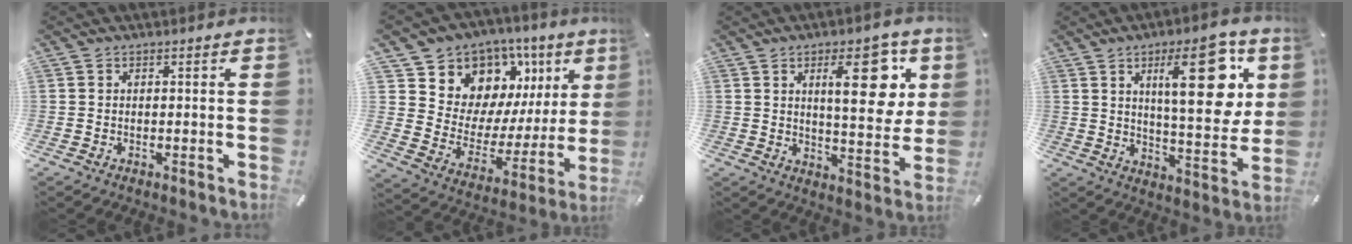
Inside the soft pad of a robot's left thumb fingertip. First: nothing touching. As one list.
[{"total": 10.3, "force": [6.9, 7.5, 1.2], "torque": [-0.017, -0.092, 0.125]}, {"total": 16.7, "force": [6.1, 7.1, 13.8], "torque": [-0.181, -0.017, 0.090]}, {"total": 20.9, "force": [7.9, 7.9, 17.7], "torque": [-0.231, -0.031, 0.112]}]